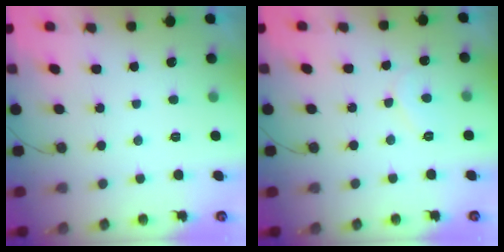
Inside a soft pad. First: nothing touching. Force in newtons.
{"total": 5.7, "press": 5.7, "slide": 0.8}